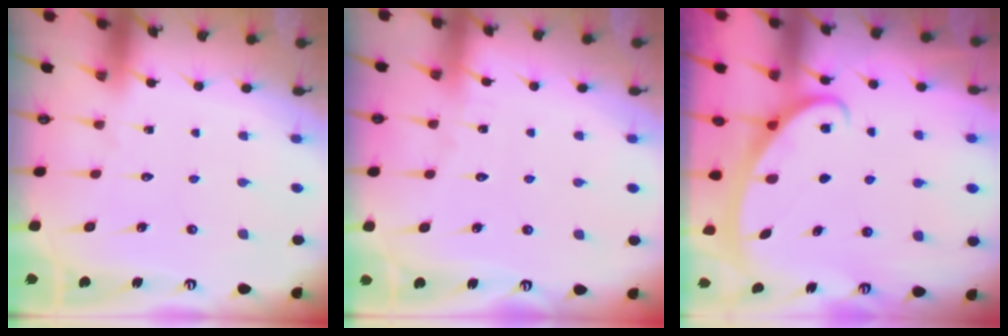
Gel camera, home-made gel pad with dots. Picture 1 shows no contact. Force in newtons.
{"total": 2.9, "press": 2.9, "slide": 0.3}
{"total": 2.6, "press": 2.5, "slide": 0.4}